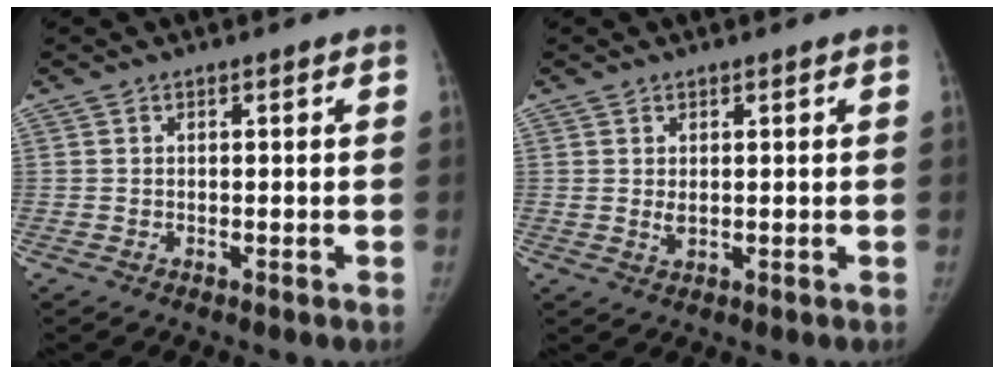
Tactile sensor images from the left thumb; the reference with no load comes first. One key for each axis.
{"total": 1.5, "fx": 0.2, "fy": 0.9, "fz": 1.2, "tx": -0.015, "ty": -0.006, "tz": 0.009}